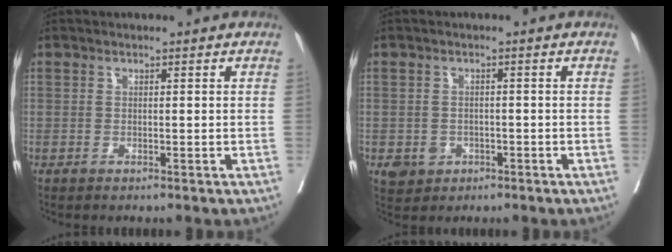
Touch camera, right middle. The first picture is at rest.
{"total": 3.8, "force": [-1.5, 3.3, 0.9], "torque": [-0.010, 0.004, -0.018]}